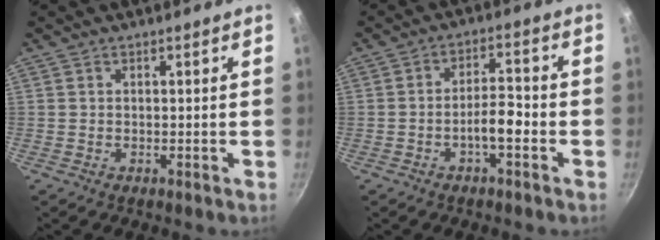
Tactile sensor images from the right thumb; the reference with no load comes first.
{"total": 5.3, "force": [-2.3, 1.9, 4.4], "torque": [-0.066, 0.031, -0.039]}